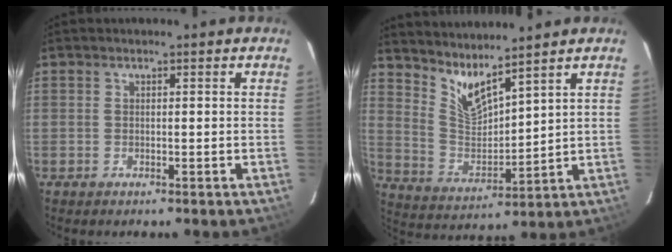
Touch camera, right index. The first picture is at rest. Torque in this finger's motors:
{"motor_torque": [-0.17, 0.48, 0.05, 0.04]}